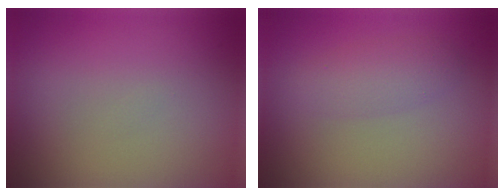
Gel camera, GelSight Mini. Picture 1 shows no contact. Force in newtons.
{"total": 2.2, "press": 2.2, "slide": 0.1}